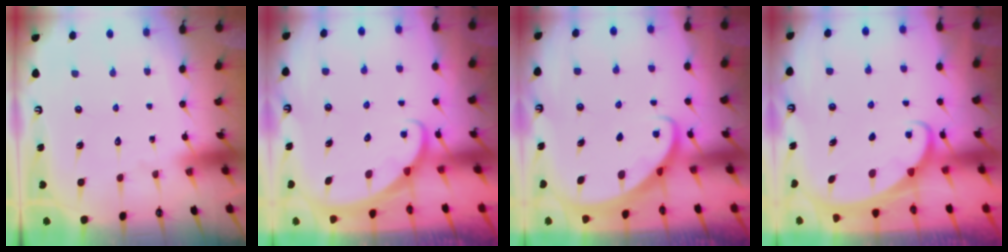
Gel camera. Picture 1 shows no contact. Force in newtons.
{"total": 2.0, "press": 2.0, "slide": 0.0}
{"total": 2.7, "press": 2.7, "slide": 0.2}
{"total": 2.2, "press": 2.2, "slide": 0.3}